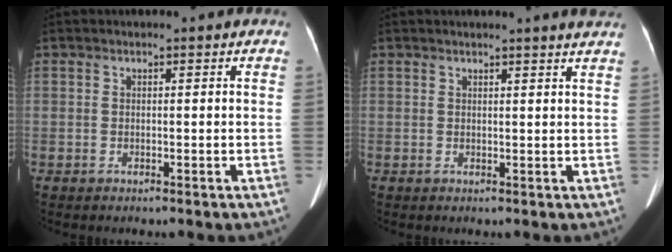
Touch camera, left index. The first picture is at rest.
{"total": 4.6, "force": [4.1, -0.7, 1.8], "torque": [-0.024, -0.001, 0.028]}